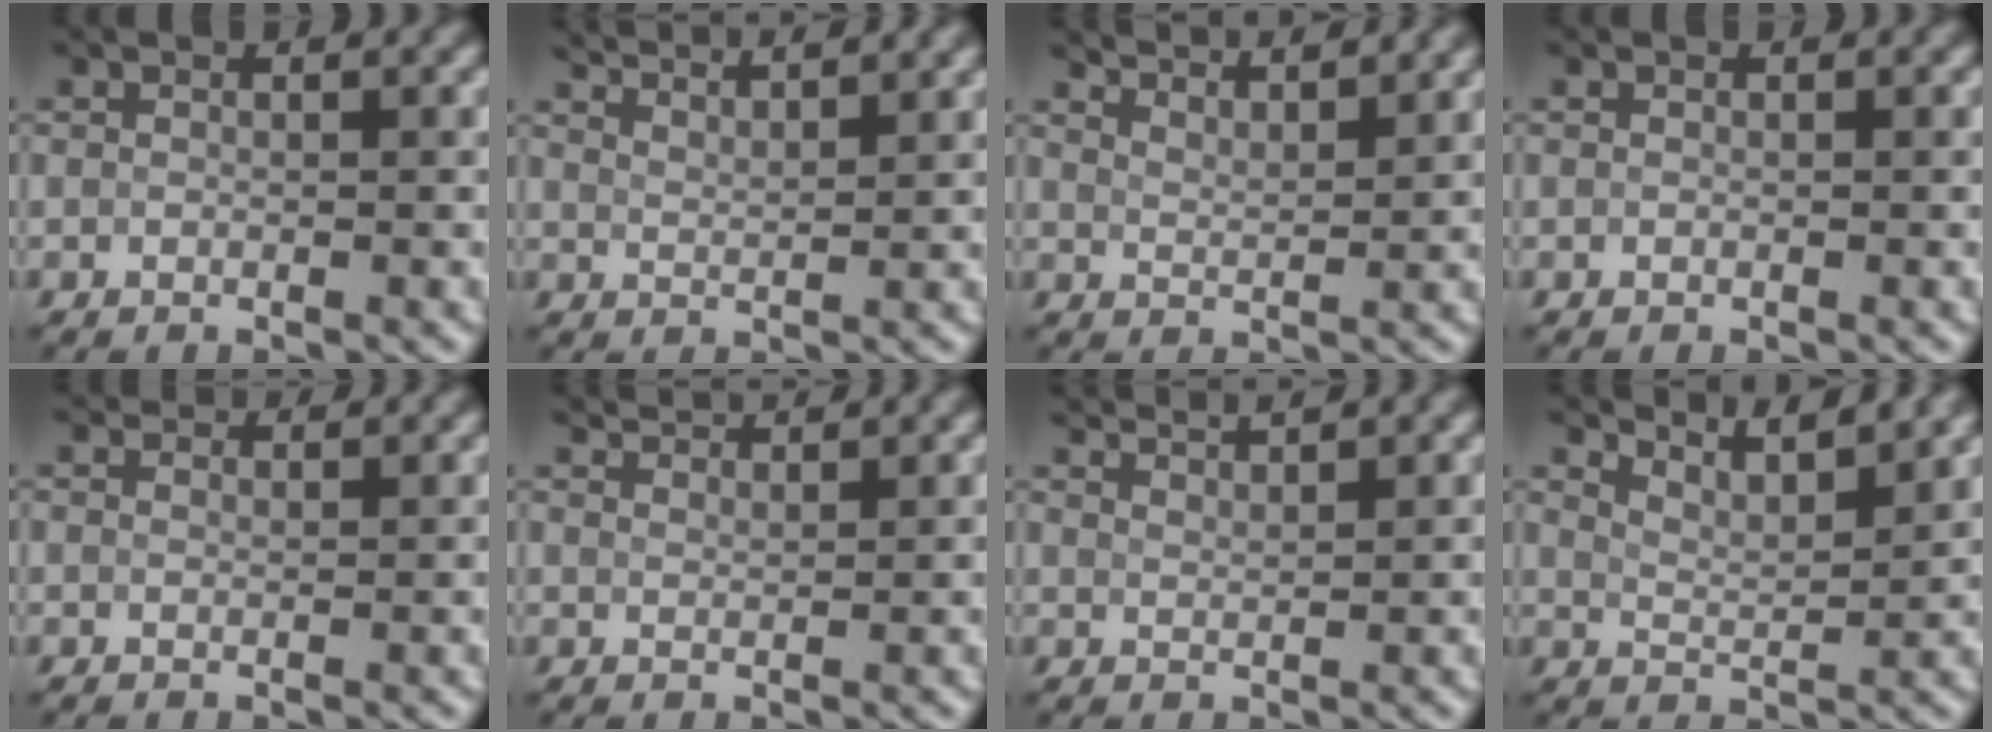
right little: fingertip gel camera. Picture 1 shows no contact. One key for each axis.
{"total": 5.8, "fx": 5.1, "fy": 1.3, "fz": 2.4, "tx": -0.019, "ty": 0.023, "tz": 0.052}
{"total": 6.5, "fx": 5.8, "fy": 1.5, "fz": 2.7, "tx": -0.024, "ty": 0.020, "tz": 0.060}
{"total": 0.0}
{"total": 3.9, "fx": 3.5, "fy": 1.1, "fz": 1.3, "tx": -0.028, "ty": 0.002, "tz": 0.043}
{"total": 3.0, "fx": 2.9, "fy": 0.4, "fz": 0.9, "tx": -0.009, "ty": 0.006, "tz": 0.042}
{"total": 3.5, "fx": 3.2, "fy": 0.7, "fz": 1.3, "tx": 0.001, "ty": 0.010, "tz": 0.033}
{"total": 6.1, "fx": 5.3, "fy": 1.4, "fz": 2.7, "tx": -0.029, "ty": 0.016, "tz": 0.059}